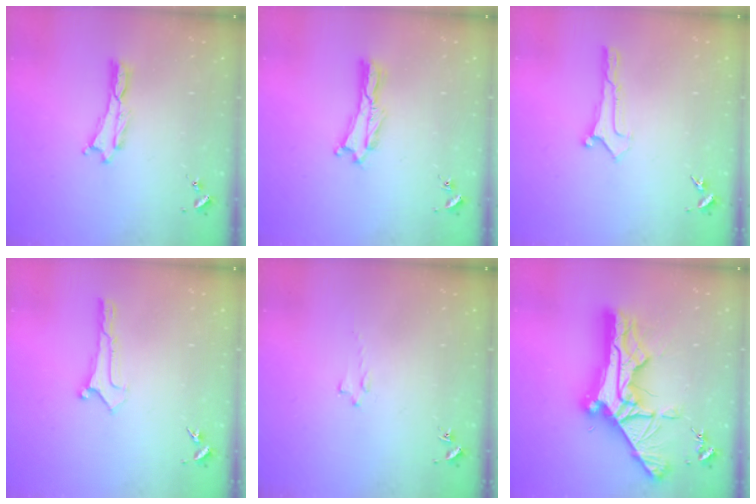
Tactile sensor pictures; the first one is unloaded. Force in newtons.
{"total": 0.6, "press": 0.5, "slide": 0.2}
{"total": 0.0}
{"total": 0.0}
{"total": 0.8, "press": 0.7, "slide": 0.2}
{"total": 14.5, "press": 14.5, "slide": 1.5}